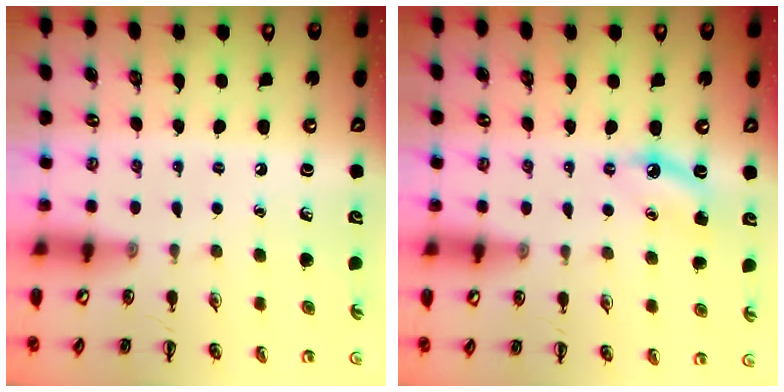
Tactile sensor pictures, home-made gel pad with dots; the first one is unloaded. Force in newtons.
{"total": 5.9, "press": 5.6, "slide": 1.9}